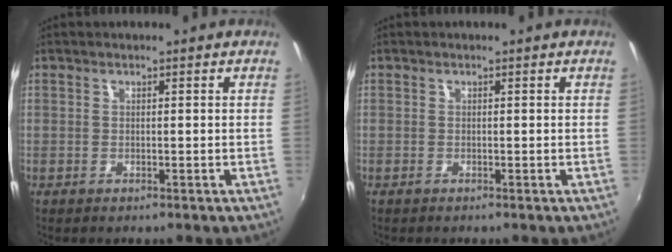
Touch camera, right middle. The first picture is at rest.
{"total": 0.0}